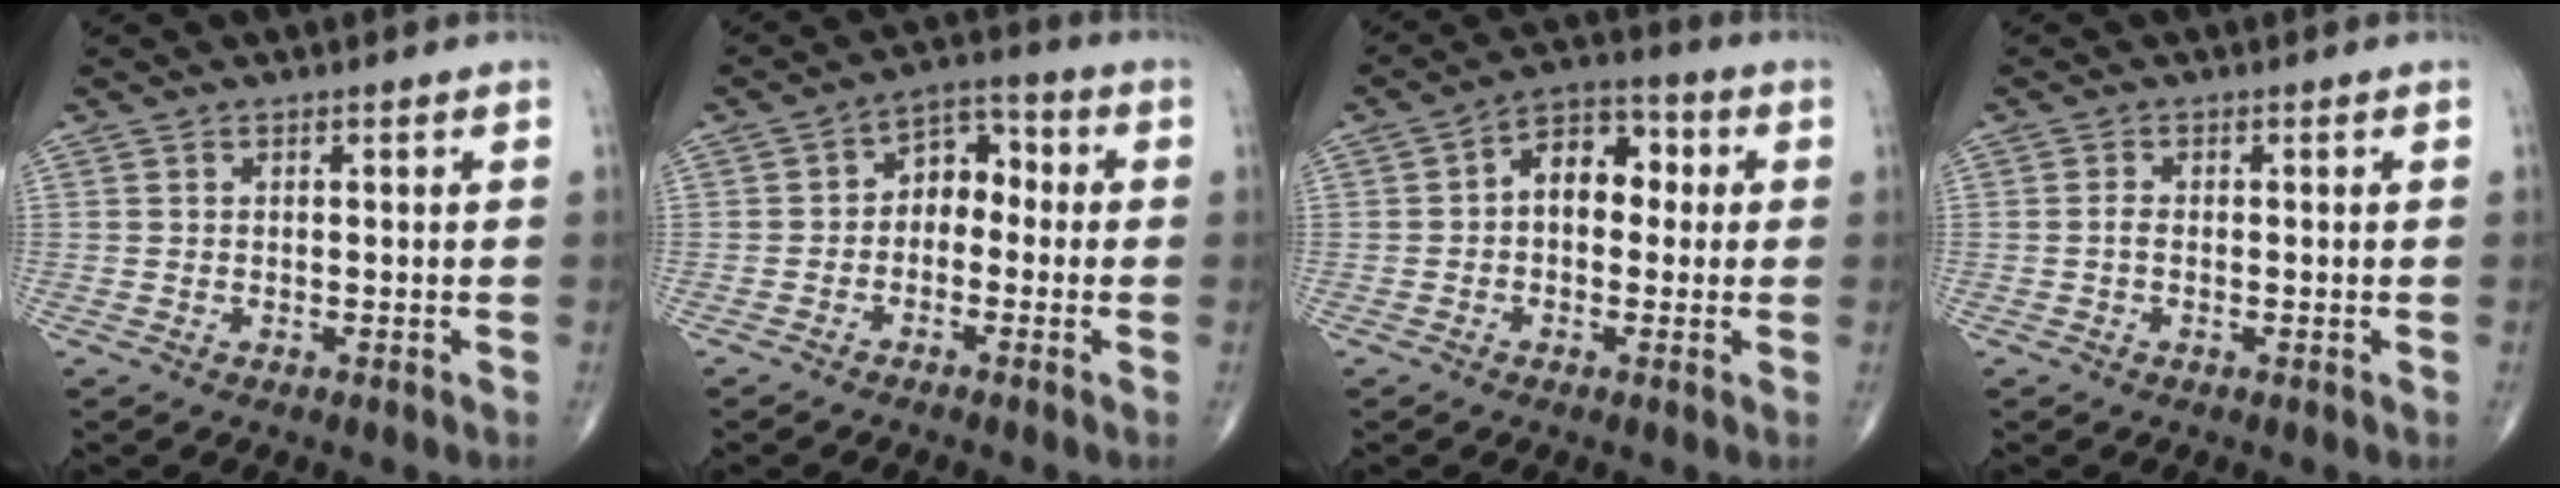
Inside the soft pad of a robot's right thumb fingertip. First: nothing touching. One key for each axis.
{"total": 6.4, "fx": -0.9, "fy": 4.7, "fz": 4.2, "tx": -0.035, "ty": 0.036, "tz": -0.033}
{"total": 8.8, "fx": 0.7, "fy": 6.0, "fz": 6.4, "tx": -0.067, "ty": 0.031, "tz": -0.001}
{"total": 1.1, "fx": -0.2, "fy": 0.6, "fz": 0.9, "tx": -0.019, "ty": -0.001, "tz": -0.006}